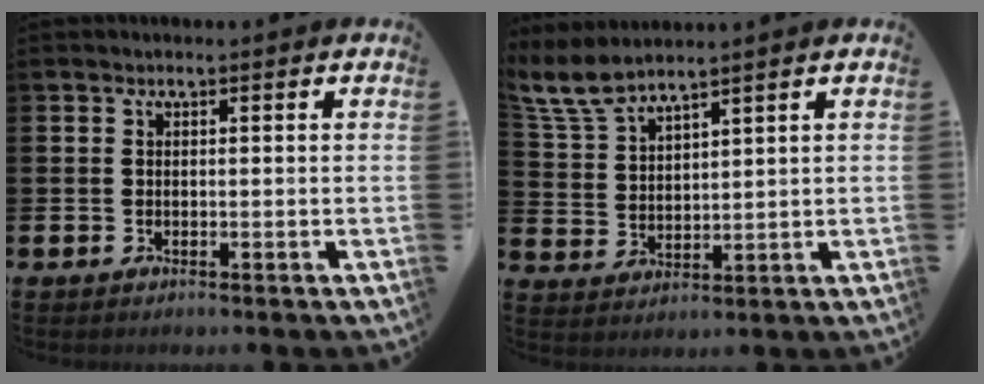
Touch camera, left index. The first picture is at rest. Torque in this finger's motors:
{"motor_torque": [1.22, -0.92, 0.62, 0.18]}